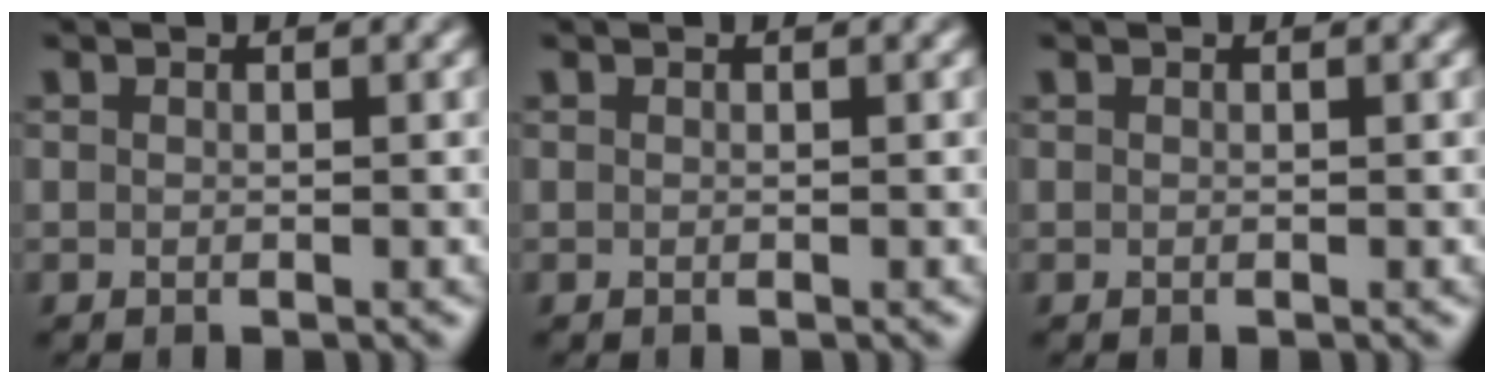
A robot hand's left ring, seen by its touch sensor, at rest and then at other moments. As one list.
[{"total": 0.0}, {"total": 0.0}]